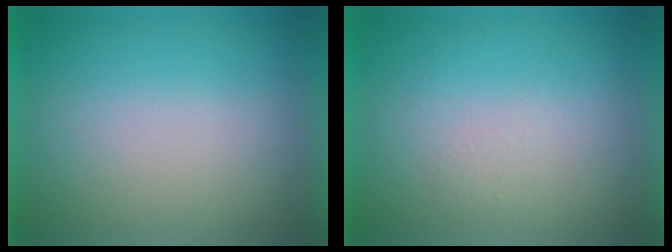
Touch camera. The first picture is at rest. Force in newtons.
{"total": 1.1}